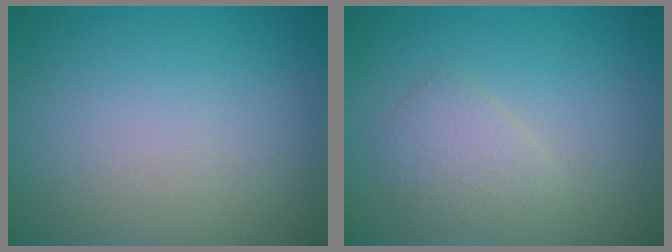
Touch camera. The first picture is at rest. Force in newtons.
{"total": 2.1, "press": 2.1, "slide": 0.1}